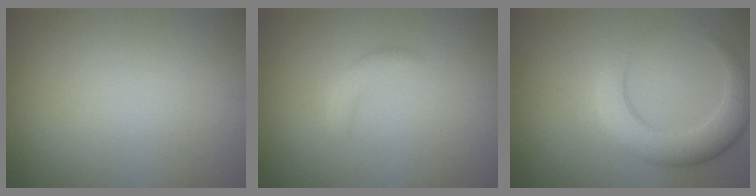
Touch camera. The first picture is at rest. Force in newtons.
{"total": 1.3, "press": 1.3, "slide": 0.1}
{"total": 4.7, "press": 4.7, "slide": 0.2}